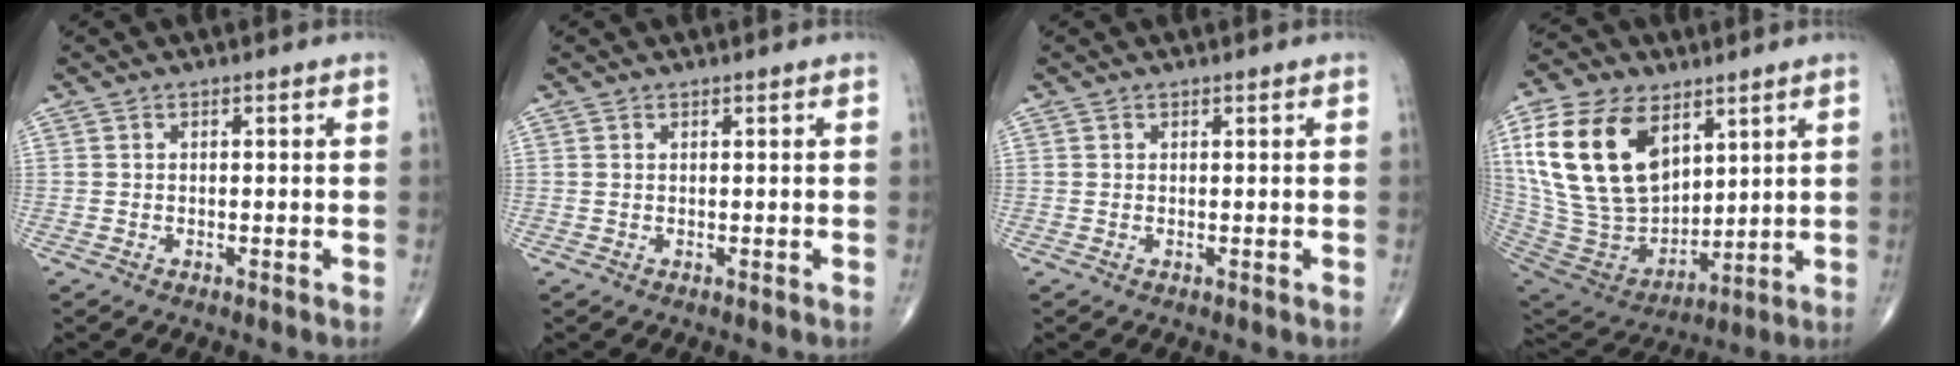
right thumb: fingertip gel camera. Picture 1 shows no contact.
{"total": 0.0}
{"total": 0.0}
{"total": 23.9, "force": [9.3, 15.0, 16.1], "torque": [-0.310, -0.031, 0.187]}